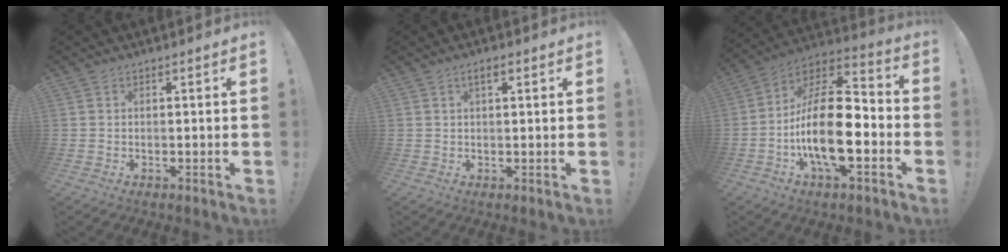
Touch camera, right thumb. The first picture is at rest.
{"total": 2.5, "force": [1.2, 0.9, 2.0], "torque": [-0.039, 0.002, 0.019]}
{"total": 21.1, "force": [-5.1, 9.4, 18.2], "torque": [-0.344, 0.019, -0.084]}